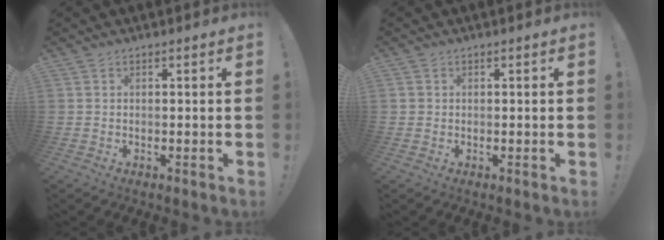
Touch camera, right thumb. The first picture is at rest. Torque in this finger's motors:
{"motor_torque": [-0.15, -0.06, -0.11, 0.12, 0.00]}